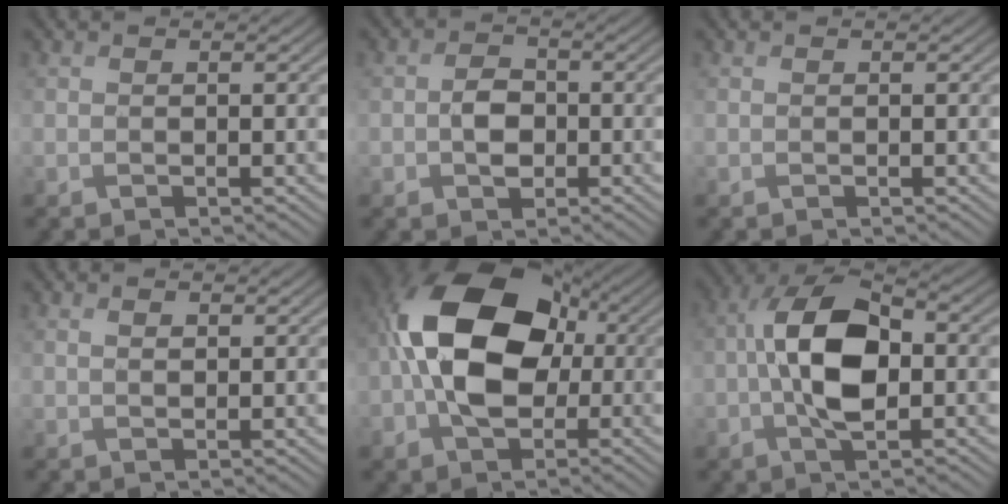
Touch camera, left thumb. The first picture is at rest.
{"total": 3.6, "force": [-1.1, 2.8, 2.0], "torque": [-0.035, -0.003, -0.026]}
{"total": 0.0}
{"total": 1.4, "force": [0.5, 0.7, 1.1], "torque": [-0.017, -0.006, 0.014]}
{"total": 14.1, "force": [-0.3, 9.7, 10.3], "torque": [-0.193, 0.013, -0.022]}
{"total": 10.6, "force": [-0.8, 5.7, 8.9], "torque": [-0.175, 0.011, -0.025]}